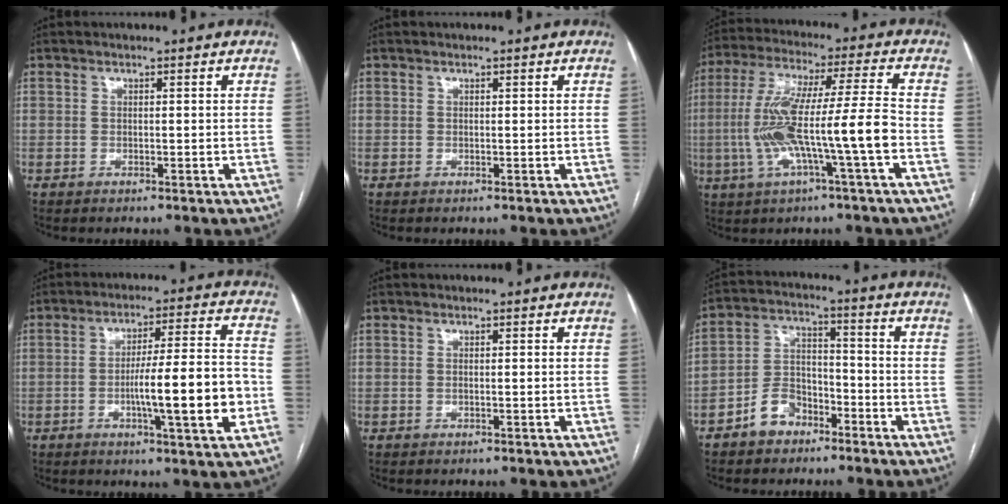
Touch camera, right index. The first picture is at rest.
{"total": 0.0}
{"total": 14.1, "force": [-3.3, 0.0, 13.7], "torque": [-0.274, 0.015, -0.062]}
{"total": 12.8, "force": [-3.0, 0.6, 12.4], "torque": [-0.195, 0.004, -0.048]}
{"total": 0.0}
{"total": 7.0, "force": [-4.3, 4.5, 3.2], "torque": [-0.072, 0.023, -0.076]}